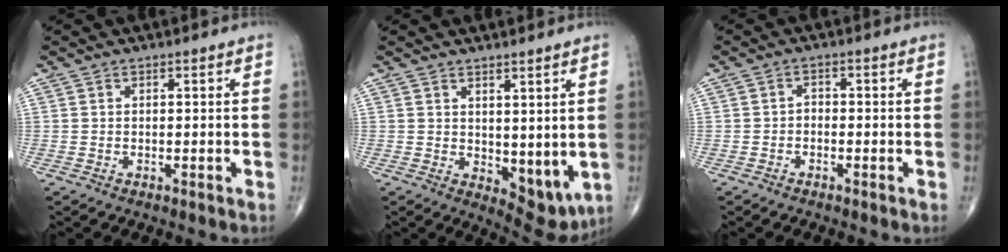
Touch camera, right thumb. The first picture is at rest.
{"total": 7.4, "force": [1.0, 3.9, 6.1], "torque": [-0.057, -0.025, 0.029]}
{"total": 1.6, "force": [-0.8, 1.1, 0.9], "torque": [-0.006, 0.011, -0.018]}